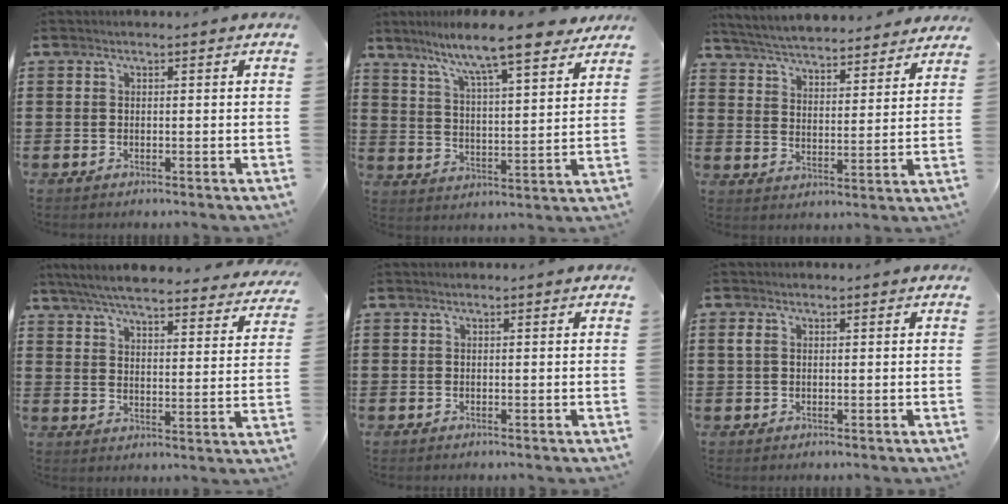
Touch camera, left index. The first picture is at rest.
{"total": 9.3, "force": [7.8, 0.3, 4.9], "torque": [-0.117, -0.045, 0.127]}
{"total": 5.1, "force": [5.1, -0.3, 0.4], "torque": [-0.033, -0.038, 0.086]}
{"total": 6.2, "force": [5.9, 0.0, 2.1], "torque": [-0.065, -0.038, 0.101]}
{"total": 0.0}
{"total": 1.7, "force": [0.4, 1.1, 1.2], "torque": [-0.034, 0.004, 0.004]}